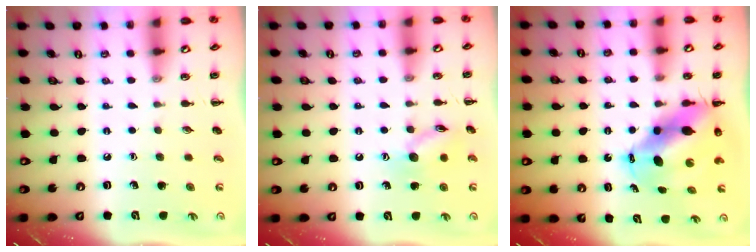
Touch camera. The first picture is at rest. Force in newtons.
{"total": 9.8, "press": 9.8, "slide": 0.5}
{"total": 11.0, "press": 10.6, "slide": 3.1}